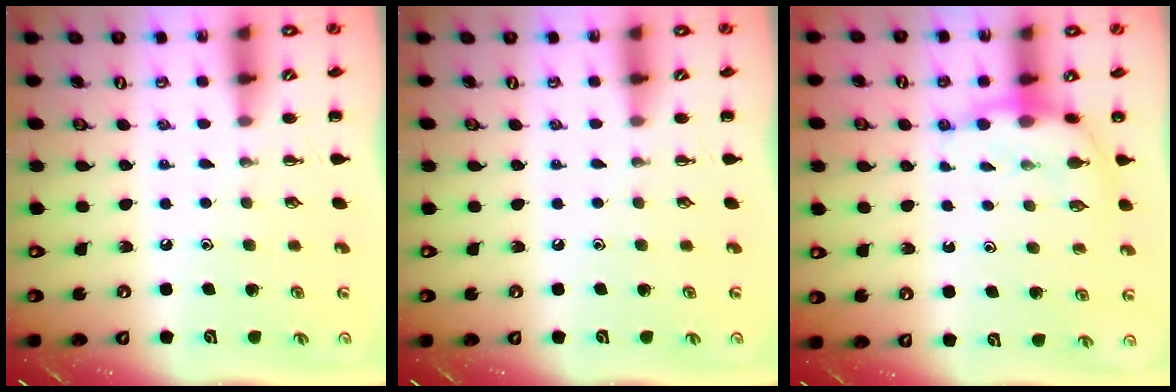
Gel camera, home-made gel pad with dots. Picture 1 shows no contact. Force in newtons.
{"total": 0.0}
{"total": 7.3, "press": 7.2, "slide": 1.1}